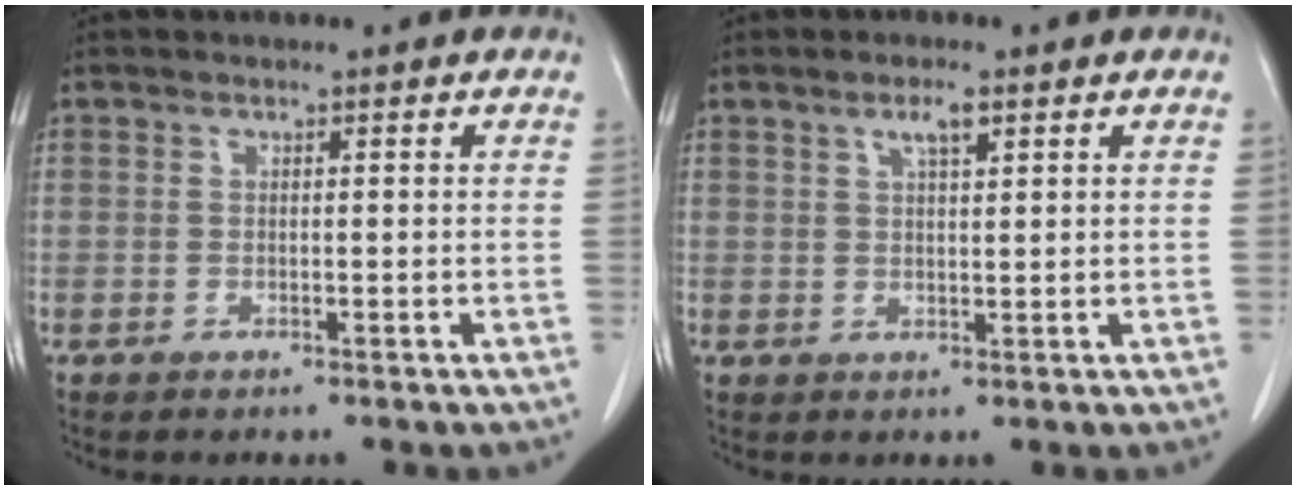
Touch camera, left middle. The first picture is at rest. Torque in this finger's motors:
{"motor_torque": [0.58, -0.34, 0.05, 0.01]}